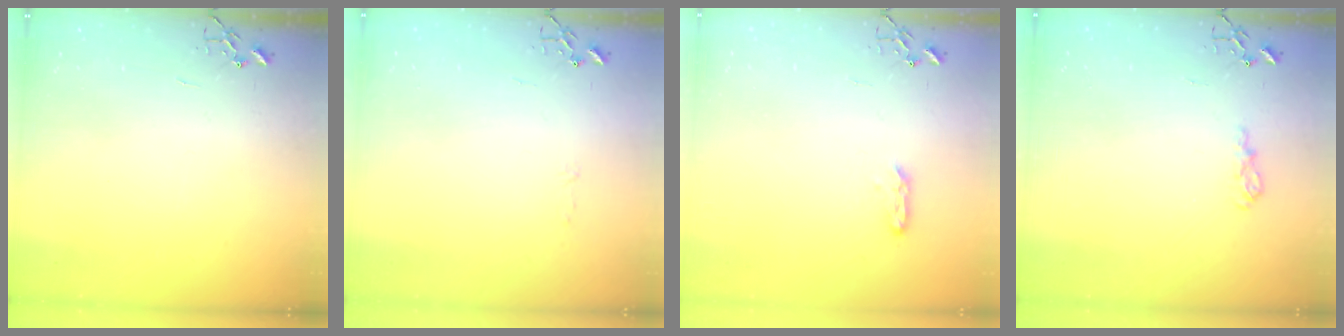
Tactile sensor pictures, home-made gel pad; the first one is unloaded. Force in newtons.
{"total": 2.8, "press": 2.8, "slide": 0.4}
{"total": 4.1, "press": 4.0, "slide": 0.6}
{"total": 9.8, "press": 9.7, "slide": 1.0}